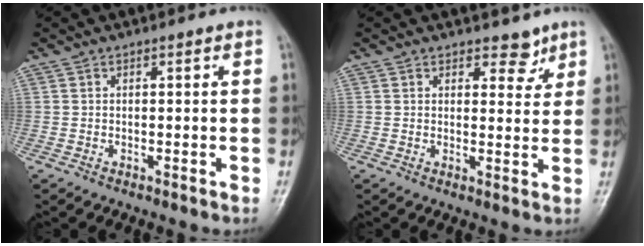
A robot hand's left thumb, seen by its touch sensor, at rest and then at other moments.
{"total": 3.9, "force": [2.9, 2.2, 1.4], "torque": [0.009, -0.018, 0.039]}